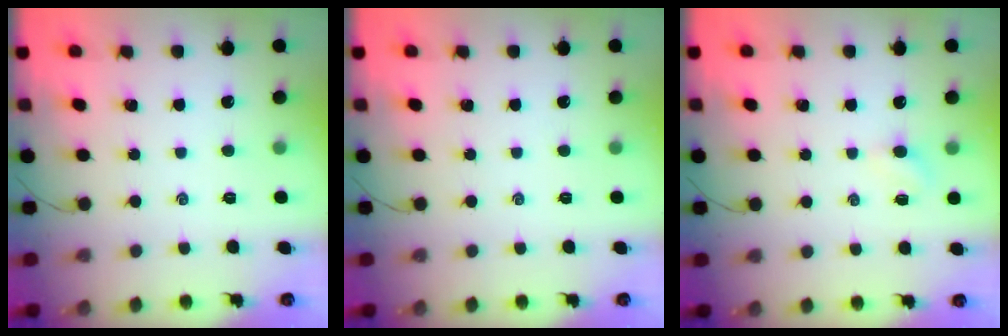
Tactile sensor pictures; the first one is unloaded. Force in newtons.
{"total": 0.0}
{"total": 2.8, "press": 2.6, "slide": 1.0}